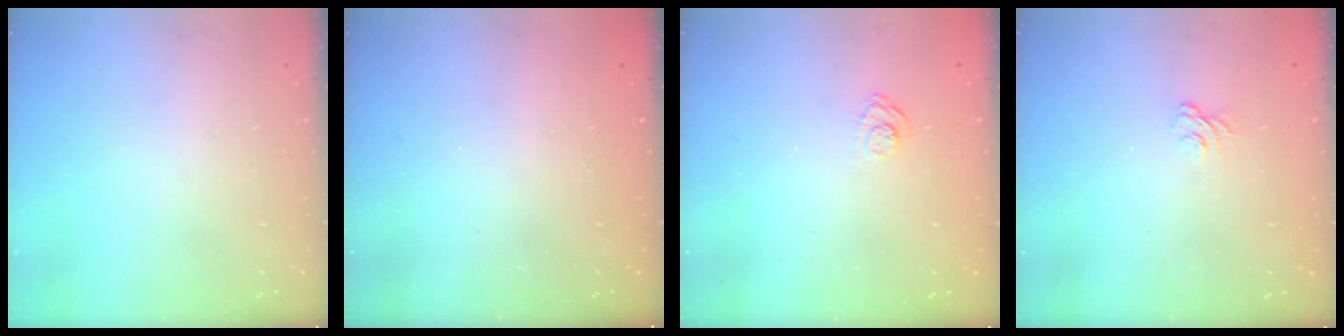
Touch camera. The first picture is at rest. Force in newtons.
{"total": 2.3, "press": 2.2, "slide": 0.8}
{"total": 3.4, "press": 3.0, "slide": 1.5}
{"total": 3.9, "press": 3.6, "slide": 1.3}